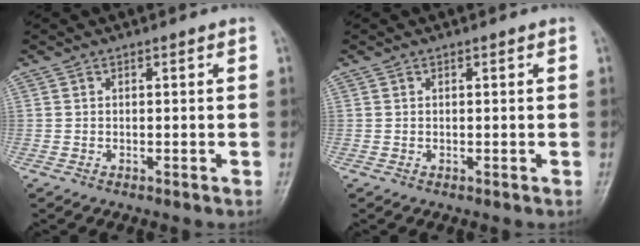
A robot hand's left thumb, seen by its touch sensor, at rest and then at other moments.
{"total": 0.0}